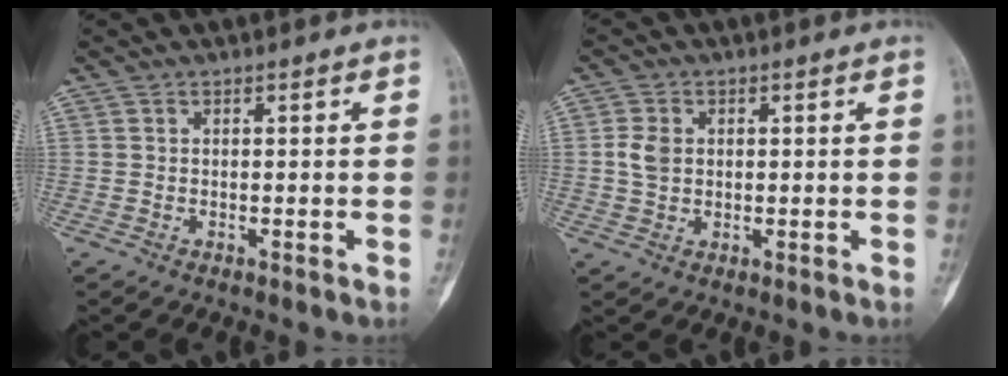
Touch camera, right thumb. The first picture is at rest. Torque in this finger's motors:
{"motor_torque": [-0.02, 0.05, -0.15, -0.15, -0.05]}